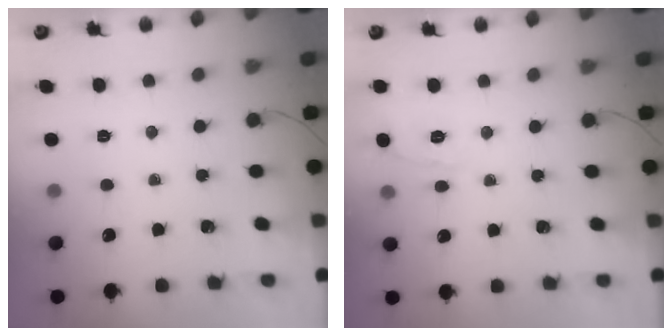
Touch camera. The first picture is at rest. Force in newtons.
{"total": 8.4, "press": 8.3, "slide": 1.5}